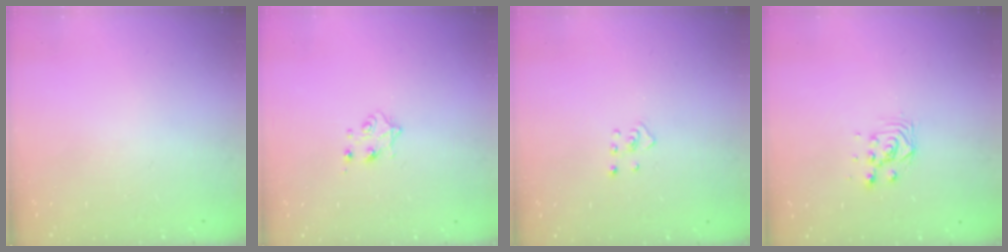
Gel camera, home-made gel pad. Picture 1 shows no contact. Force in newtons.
{"total": 5.2, "press": 5.2, "slide": 0.5}
{"total": 2.4, "press": 2.3, "slide": 0.4}
{"total": 3.8, "press": 3.7, "slide": 0.6}